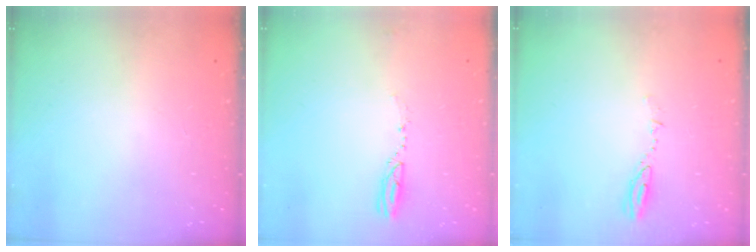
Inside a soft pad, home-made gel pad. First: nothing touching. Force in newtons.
{"total": 3.3, "press": 3.2, "slide": 0.5}
{"total": 3.5, "press": 3.4, "slide": 0.3}